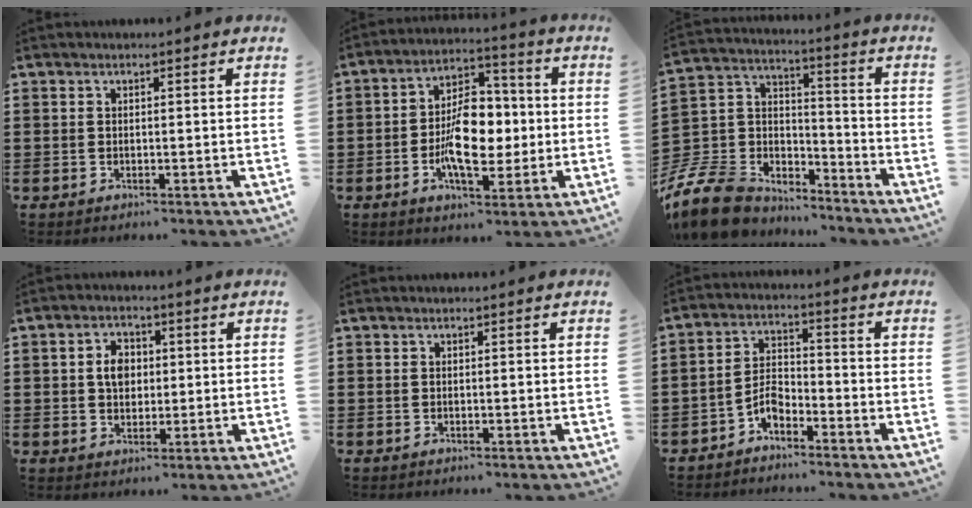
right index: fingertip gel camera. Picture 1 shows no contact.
{"total": 10.0, "force": [-1.3, 5.6, 8.2], "torque": [-0.142, 0.004, -0.029]}
{"total": 11.1, "force": [-9.1, 5.4, 3.3], "torque": [-0.117, 0.010, -0.184]}
{"total": 4.4, "force": [0.4, 3.3, 2.9], "torque": [-0.056, 0.011, 0.002]}
{"total": 0.0}
{"total": 4.1, "force": [-3.0, 1.8, 2.1], "torque": [-0.054, 0.002, -0.063]}